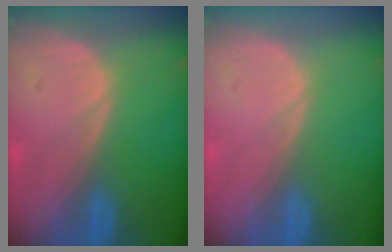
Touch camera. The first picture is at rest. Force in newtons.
{"total": 0.0}